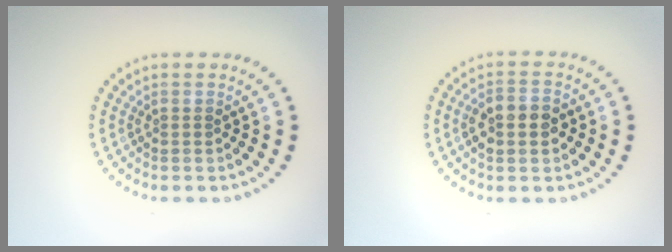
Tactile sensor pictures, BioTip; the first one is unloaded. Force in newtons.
{"total": 3.1, "press": 3.0, "slide": 0.4}